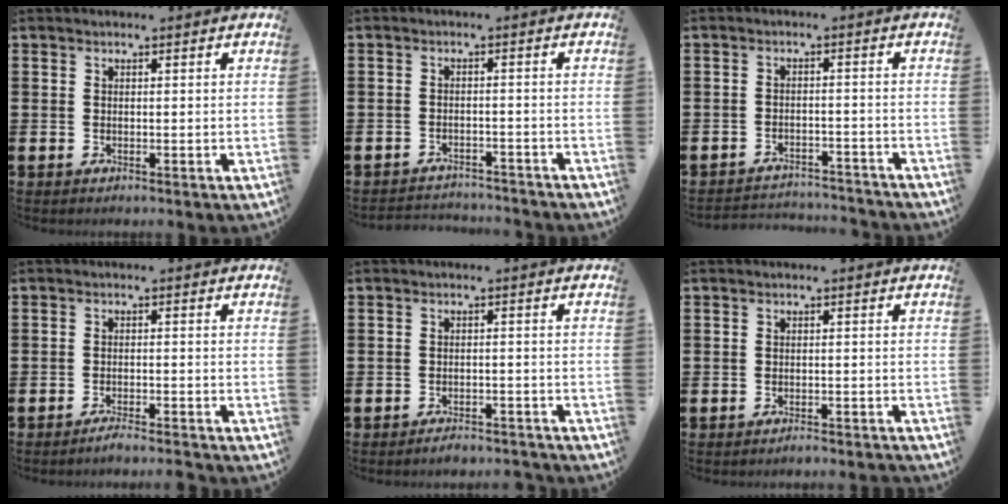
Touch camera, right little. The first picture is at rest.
{"total": 2.2, "force": [-2.2, 0.0, -0.3], "torque": [-0.003, 0.002, -0.049]}
{"total": 2.6, "force": [-2.6, 0.1, -0.2], "torque": [-0.005, 0.003, -0.057]}
{"total": 2.0, "force": [-1.9, -0.1, 0.7], "torque": [-0.010, 0.003, -0.036]}
{"total": 2.0, "force": [-1.9, 0.1, 0.4], "torque": [-0.010, 0.003, -0.039]}
{"total": 1.2, "force": [-1.2, -0.1, 0.2], "torque": [-0.005, 0.000, -0.023]}